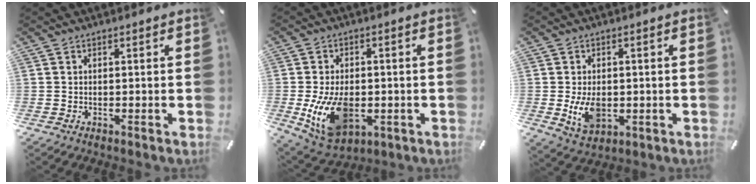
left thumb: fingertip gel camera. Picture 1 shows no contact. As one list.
[{"total": 13.9, "force": [-2.5, 9.2, 10.1], "torque": [-0.202, -0.003, -0.040]}, {"total": 7.5, "force": [-0.9, 5.0, 5.5], "torque": [-0.119, -0.004, -0.016]}]